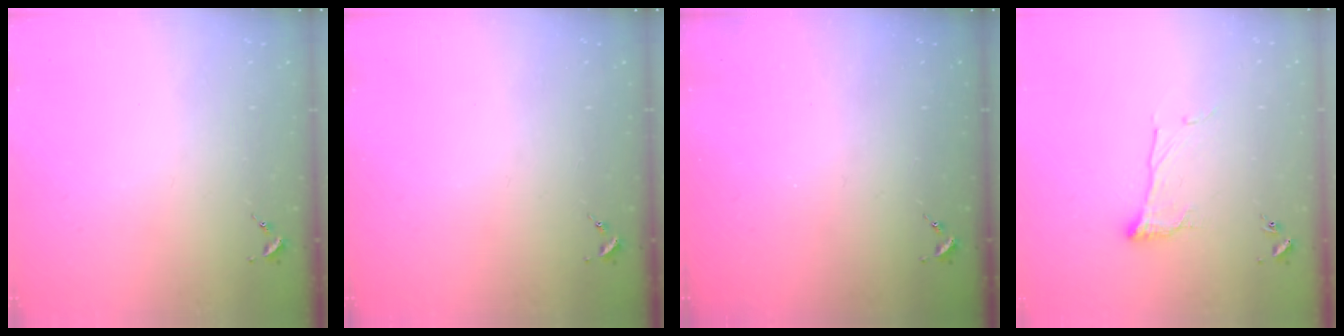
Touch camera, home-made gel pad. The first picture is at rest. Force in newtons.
{"total": 0.0}
{"total": 0.0}
{"total": 7.8, "press": 7.8, "slide": 0.1}